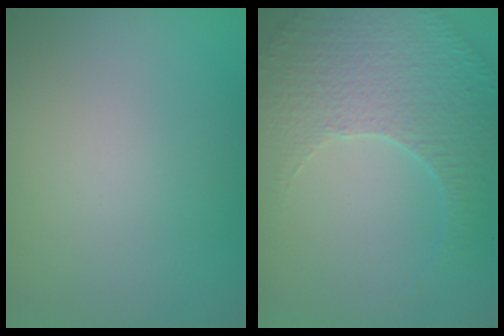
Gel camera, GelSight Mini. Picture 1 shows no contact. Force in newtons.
{"total": 5.3, "press": 3.7, "slide": 3.8}